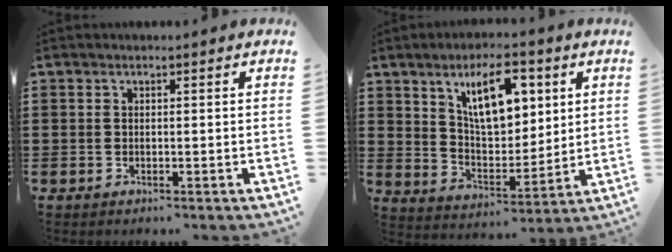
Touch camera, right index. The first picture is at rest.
{"total": 10.6, "force": [4.8, 5.2, 7.9], "torque": [-0.139, 0.001, 0.081]}